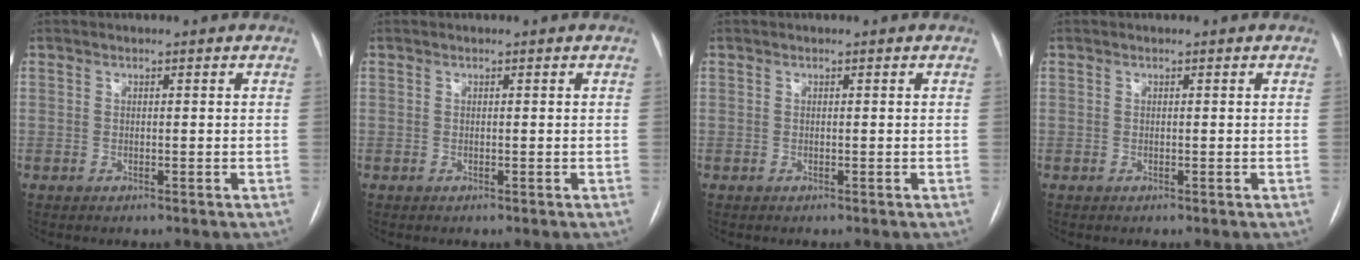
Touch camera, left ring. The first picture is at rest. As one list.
[{"total": 0.0}, {"total": 0.0}, {"total": 0.0}]